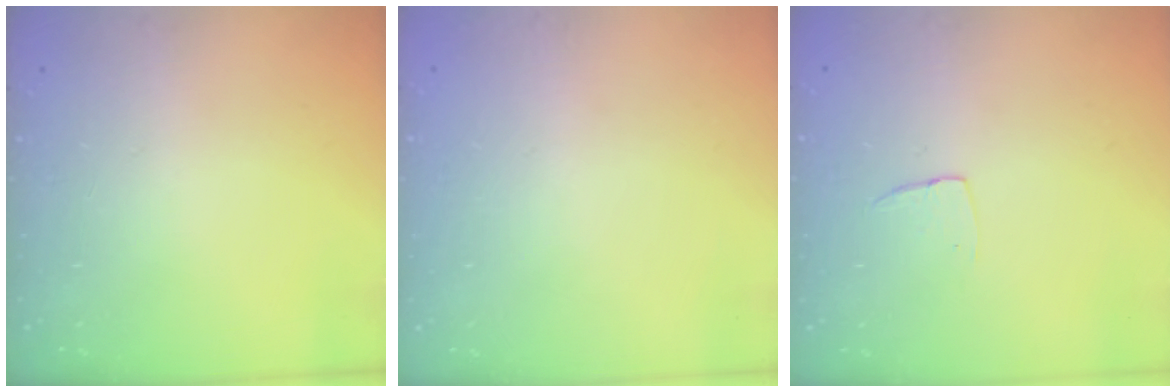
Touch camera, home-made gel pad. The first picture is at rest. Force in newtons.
{"total": 0.0}
{"total": 3.7, "press": 3.7, "slide": 0.2}